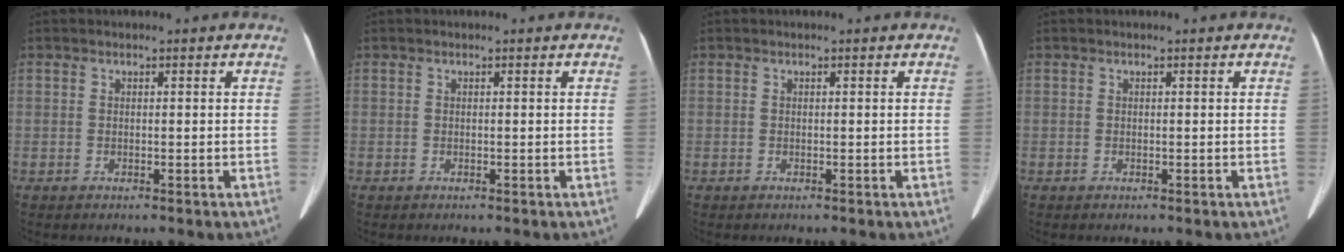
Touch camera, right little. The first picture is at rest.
{"total": 0.0}
{"total": 0.0}
{"total": 0.0}